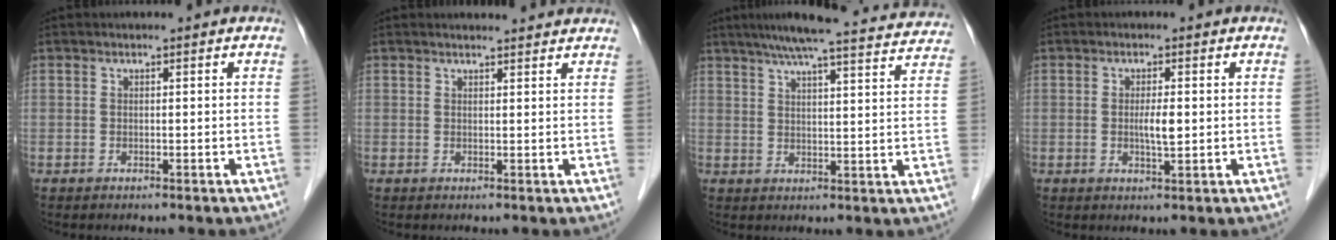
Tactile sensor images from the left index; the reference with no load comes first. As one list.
[{"total": 4.4, "force": [4.3, 0.6, 0.9], "torque": [-0.014, 0.012, 0.047]}, {"total": 21.9, "force": [20.1, 1.4, 8.5], "torque": [-0.127, -0.004, 0.247]}, {"total": 2.8, "force": [-0.1, 0.5, 2.7], "torque": [-0.051, -0.002, 0.000]}]